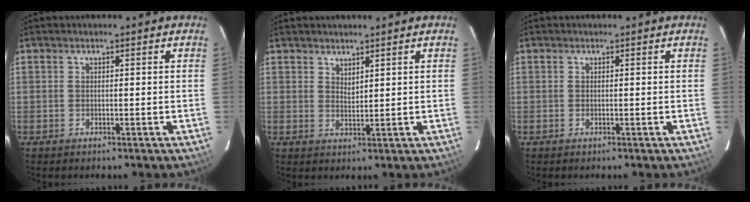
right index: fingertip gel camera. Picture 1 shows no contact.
{"total": 1.9, "force": [1.7, 0.5, 0.7], "torque": [-0.011, 0.000, 0.031]}
{"total": 0.0}